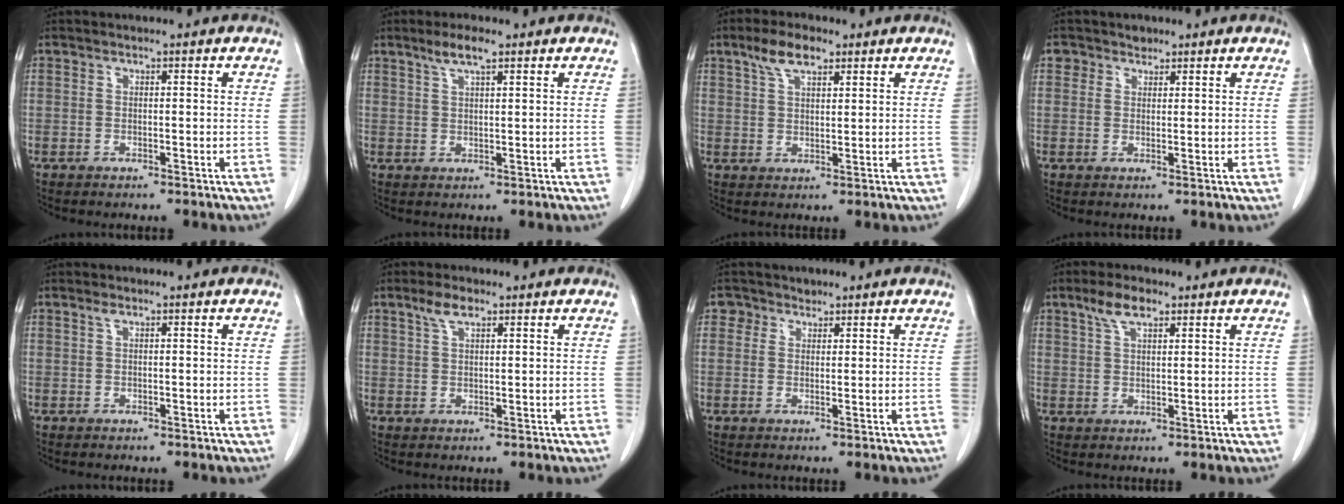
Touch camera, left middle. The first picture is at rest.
{"total": 3.7, "force": [2.5, 0.5, 2.6], "torque": [-0.055, 0.005, 0.049]}
{"total": 5.6, "force": [3.6, 2.1, 3.7], "torque": [-0.075, 0.014, 0.068]}
{"total": 2.1, "force": [1.3, 1.6, 0.0], "torque": [0.009, 0.000, 0.016]}
{"total": 0.6, "force": [0.3, 0.2, 0.4], "torque": [-0.010, 0.005, 0.006]}
{"total": 3.1, "force": [2.0, 1.1, 2.1], "torque": [-0.046, 0.009, 0.041]}
{"total": 2.4, "force": [1.5, 1.9, -0.1], "torque": [0.010, 0.008, 0.019]}
{"total": 4.5, "force": [2.9, 1.7, 3.0], "torque": [-0.064, 0.011, 0.059]}